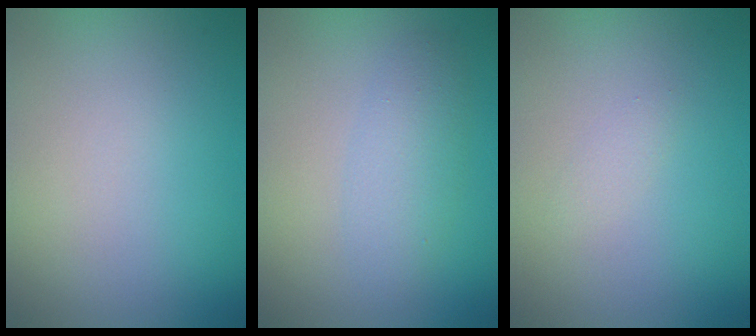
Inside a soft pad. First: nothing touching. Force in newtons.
{"total": 2.7, "press": 2.7, "slide": 0.0}
{"total": 0.7, "press": 0.7, "slide": 0.0}